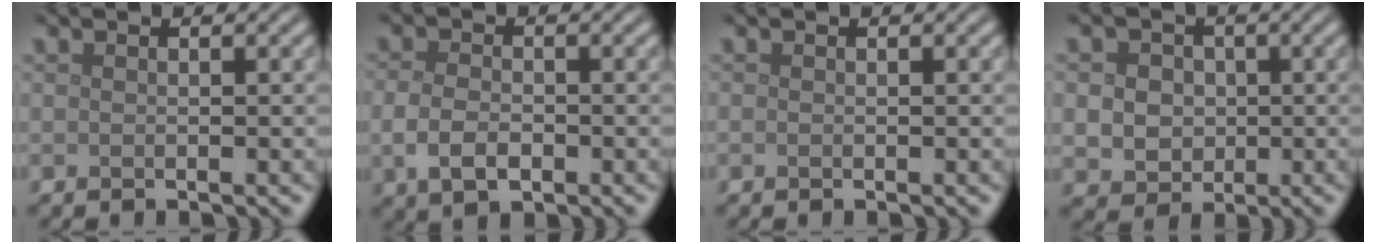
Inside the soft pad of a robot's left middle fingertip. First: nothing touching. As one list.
[{"total": 3.2, "force": [-0.8, 2.0, 2.3], "torque": [-0.050, -0.006, -0.017]}, {"total": 0.0}, {"total": 5.6, "force": [0.6, 4.8, 2.7], "torque": [-0.036, 0.025, -0.007]}]